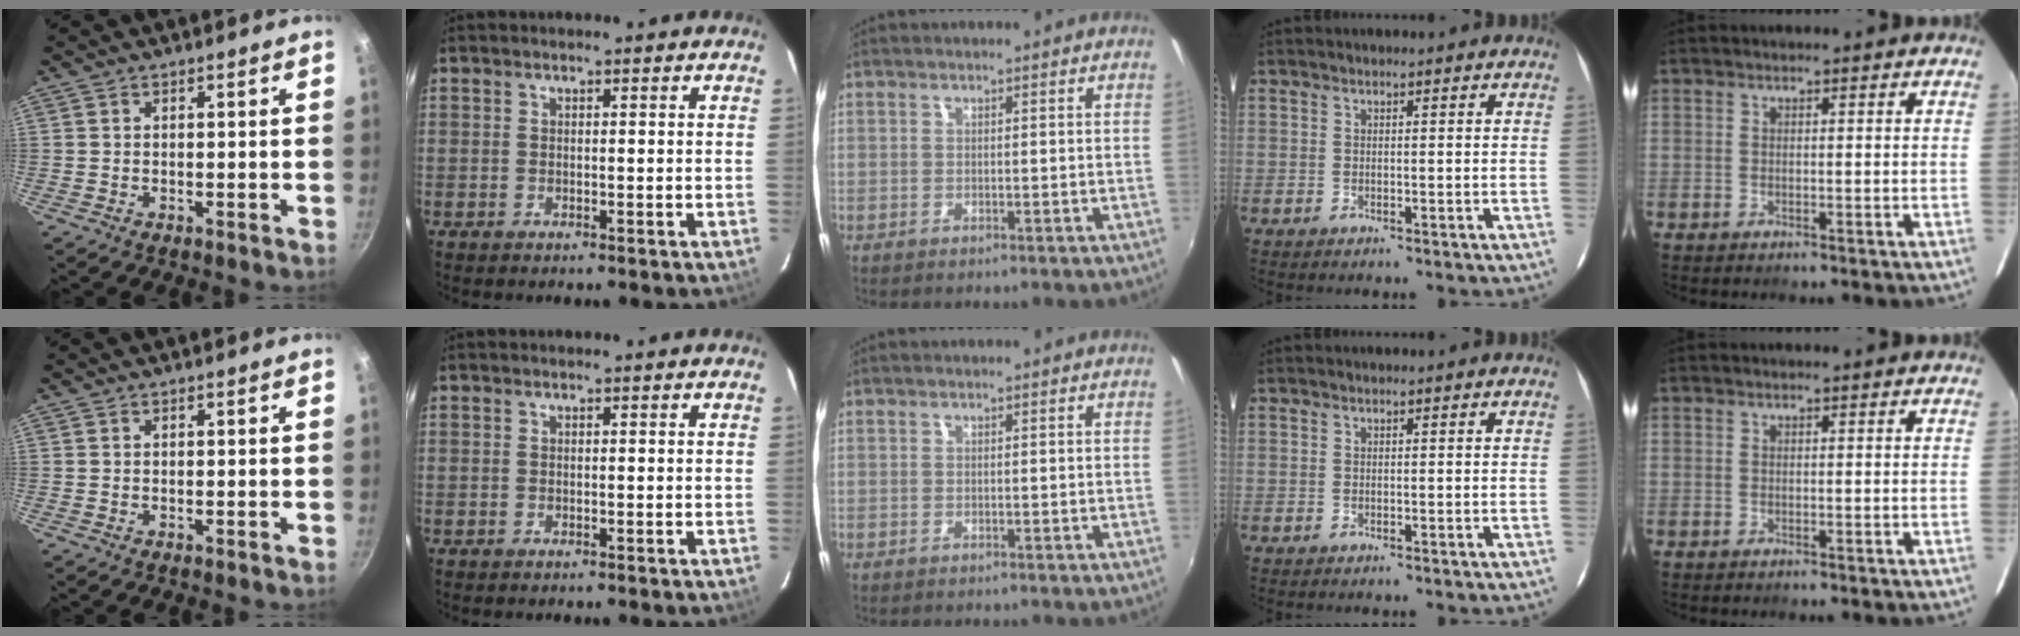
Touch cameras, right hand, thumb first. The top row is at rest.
{}